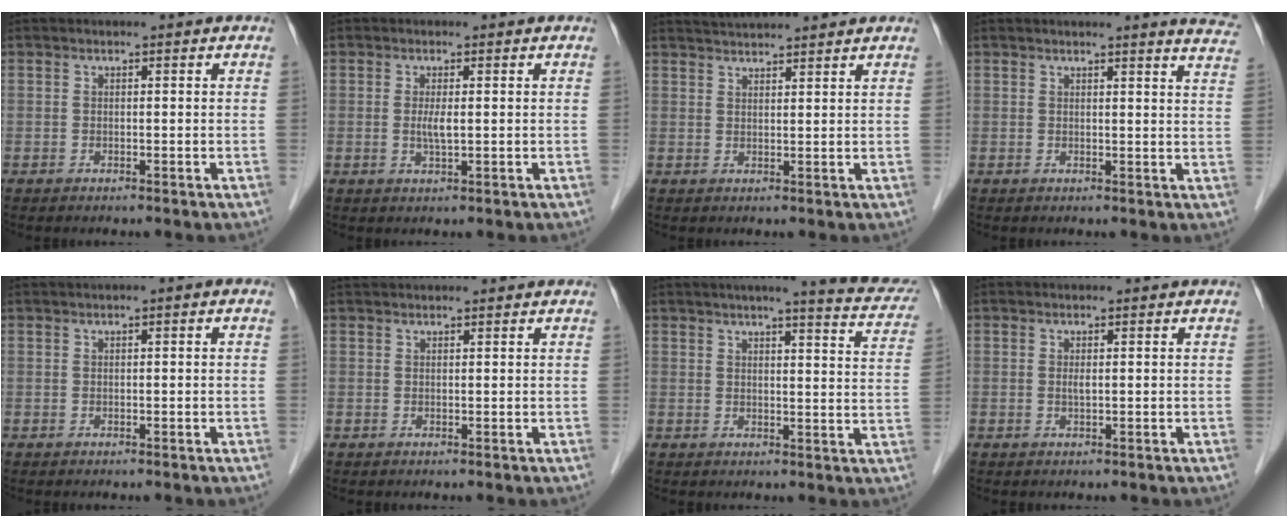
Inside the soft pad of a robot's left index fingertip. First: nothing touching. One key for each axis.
{"total": 2.1, "fx": 0.1, "fy": 0.3, "fz": 2.0, "tx": -0.047, "ty": -0.003, "tz": 0.003}
{"total": 6.5, "fx": 6.2, "fy": -0.2, "fz": 2.1, "tx": -0.038, "ty": 0.034, "tz": 0.092}
{"total": 7.8, "fx": 7.2, "fy": -0.3, "fz": 2.7, "tx": -0.021, "ty": -0.038, "tz": 0.052}
{"total": 0.8, "fx": 0.2, "fy": 0.1, "fz": 0.7, "tx": -0.014, "ty": 0.006, "tz": 0.003}
{"total": 3.0, "fx": 2.9, "fy": 0.1, "fz": 1.0, "tx": -0.008, "ty": 0.035, "tz": 0.046}
{"total": 11.3, "fx": 9.5, "fy": 0.9, "fz": 6.0, "tx": -0.065, "ty": -0.007, "tz": 0.090}
{"total": 0.7, "fx": 0.1, "fy": 0.1, "fz": 0.7, "tx": -0.020, "ty": -0.003, "tz": 0.002}